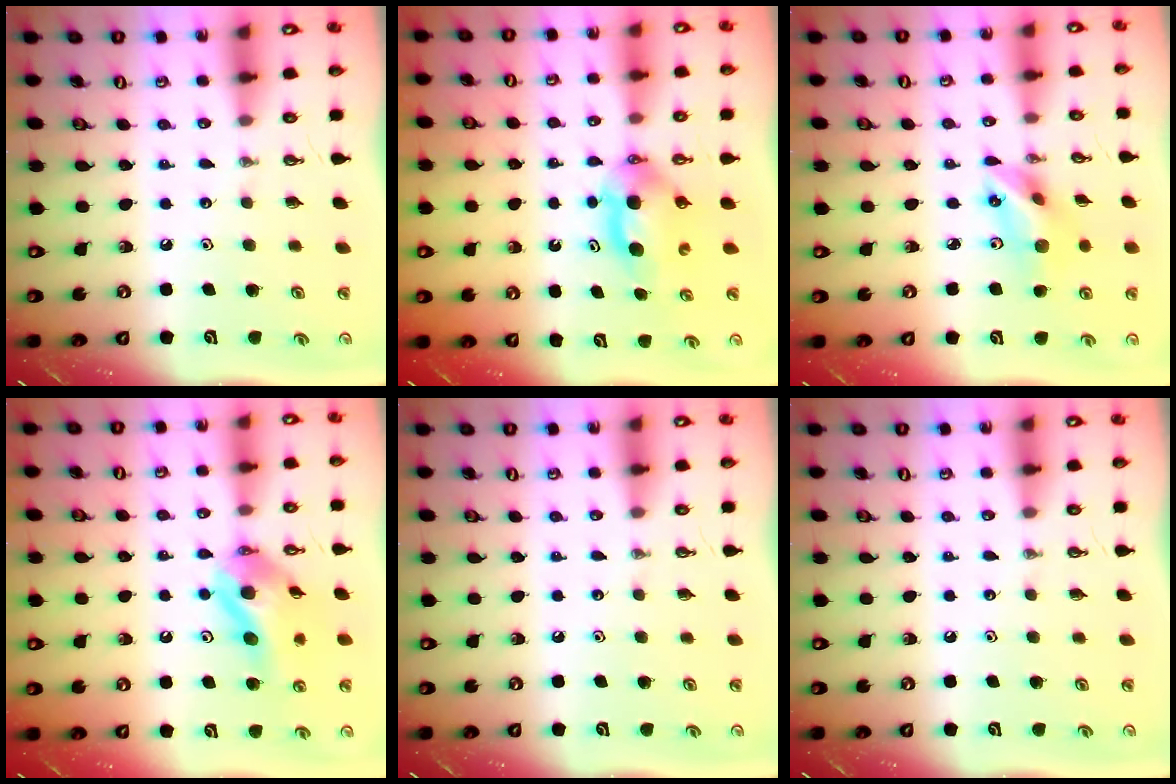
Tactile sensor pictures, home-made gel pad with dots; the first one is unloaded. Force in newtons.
{"total": 7.1, "press": 5.1, "slide": 5.0}
{"total": 11.5, "press": 11.1, "slide": 2.9}
{"total": 11.4, "press": 11.3, "slide": 1.2}
{"total": 0.0}
{"total": 0.0}